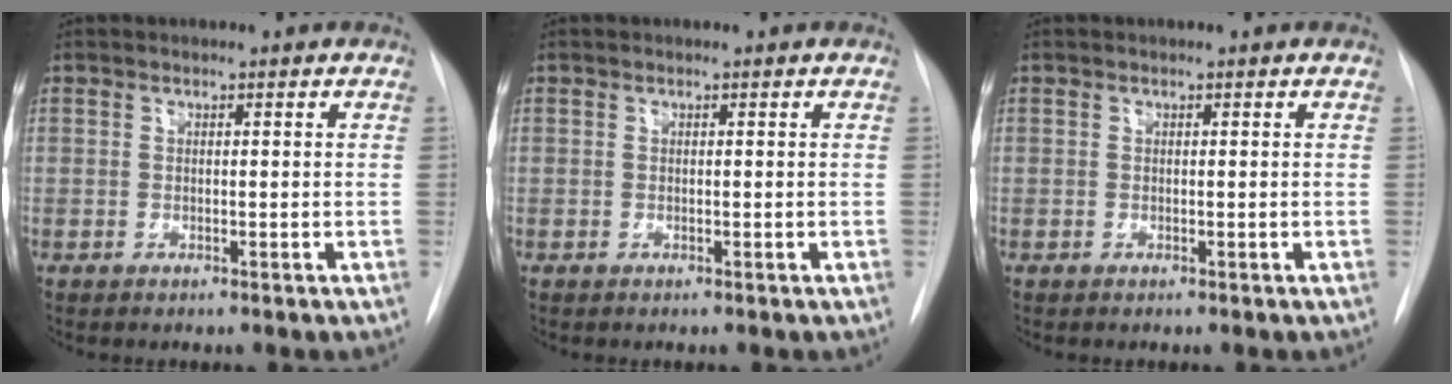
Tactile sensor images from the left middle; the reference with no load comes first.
{"total": 0.0}
{"total": 0.0}